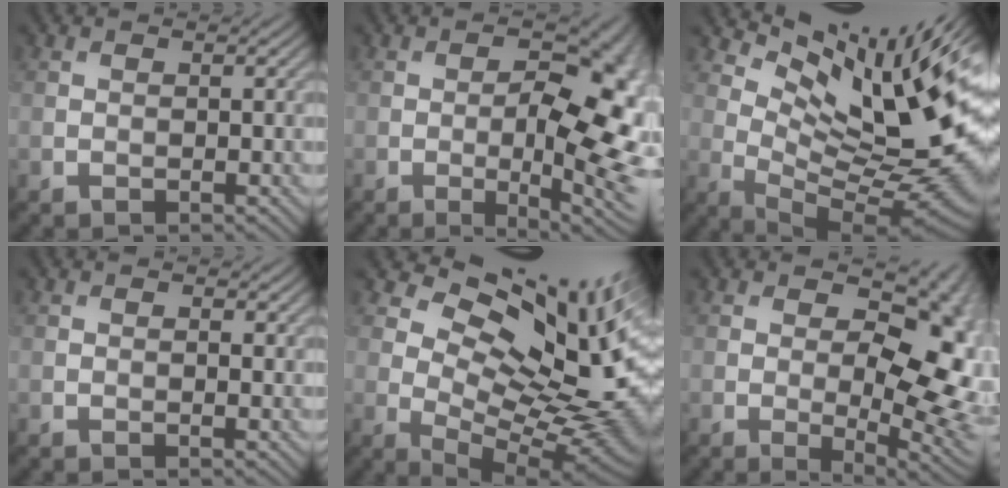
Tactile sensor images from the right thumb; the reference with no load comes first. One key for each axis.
{"total": 13.0, "fx": -1.4, "fy": 4.9, "fz": 12.0, "tx": -0.147, "ty": -0.008, "tz": -0.022}
{"total": 15.8, "fx": 8.0, "fy": 4.5, "fz": 12.9, "tx": -0.214, "ty": -0.003, "tz": 0.149}
{"total": 1.2, "fx": 0.6, "fy": 0.6, "fz": 0.9, "tx": -0.010, "ty": -0.004, "tz": 0.009}
{"total": 16.5, "fx": 6.1, "fy": 8.5, "fz": 12.7, "tx": -0.177, "ty": 0.015, "tz": 0.112}
{"total": 15.5, "fx": 2.2, "fy": 8.2, "fz": 12.9, "tx": -0.164, "ty": -0.001, "tz": 0.044}